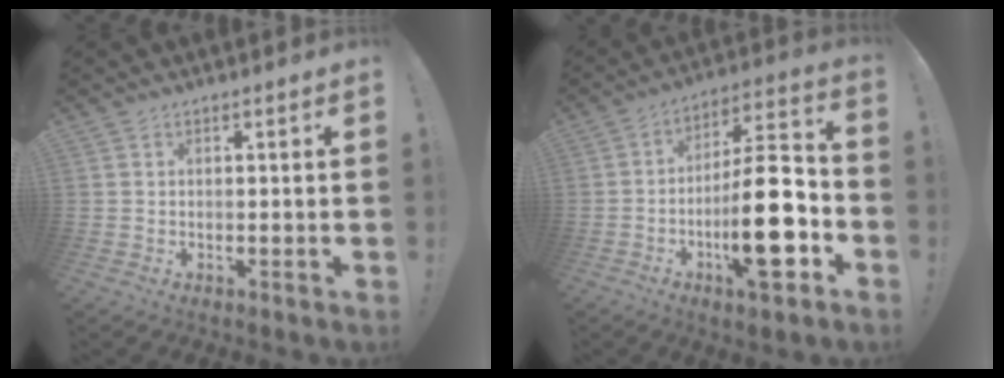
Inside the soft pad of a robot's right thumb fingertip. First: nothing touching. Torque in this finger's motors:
{"motor_torque": [2.22, 2.33, 1.99, -0.78, 0.77]}